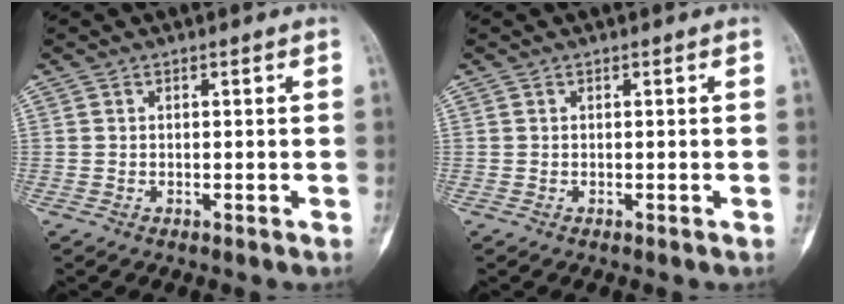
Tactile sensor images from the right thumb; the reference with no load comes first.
{"total": 0.0}